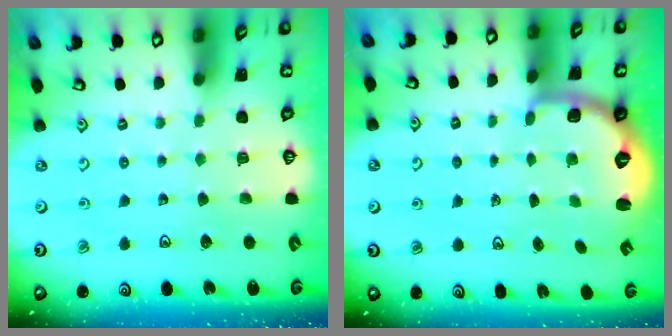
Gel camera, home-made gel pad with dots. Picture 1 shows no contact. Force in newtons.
{"total": 2.6, "press": 1.6, "slide": 2.1}